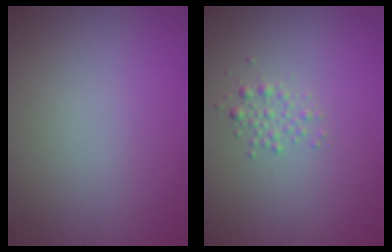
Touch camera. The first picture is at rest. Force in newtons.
{"total": 1.4, "press": 1.4, "slide": 0.1}